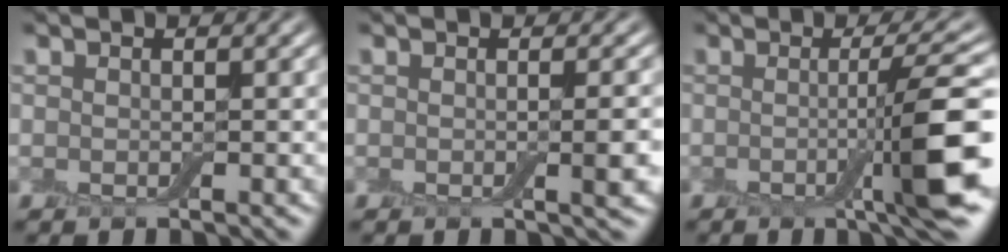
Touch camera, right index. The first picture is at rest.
{"total": 2.1, "force": [-0.4, 0.2, 2.0], "torque": [-0.028, -0.001, -0.005]}
{"total": 6.6, "force": [-1.1, 0.7, 6.5], "torque": [-0.094, 0.002, -0.020]}